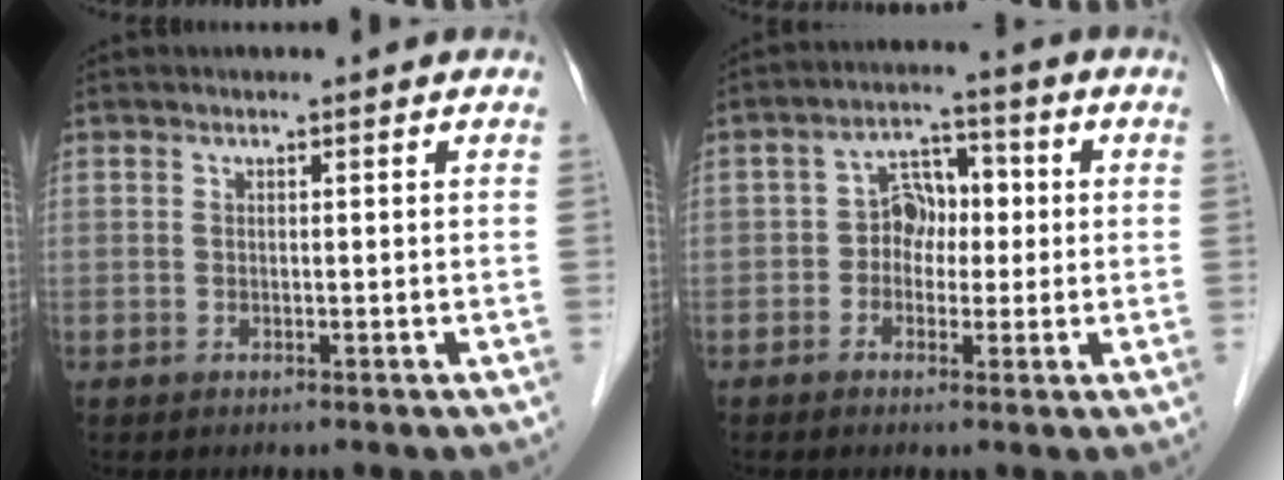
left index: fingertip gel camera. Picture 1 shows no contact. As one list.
[{"total": 5.5, "force": [-0.4, 4.1, 3.7], "torque": [-0.058, 0.025, -0.011]}]